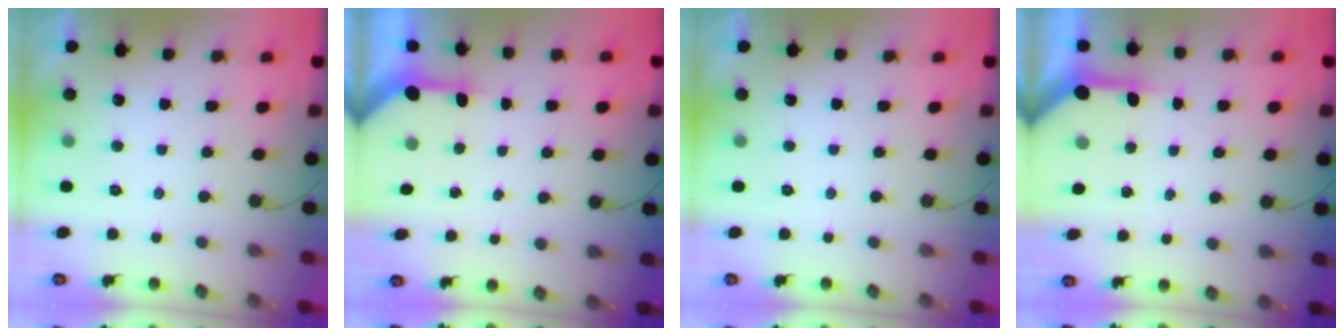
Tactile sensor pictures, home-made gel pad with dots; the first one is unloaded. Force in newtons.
{"total": 3.2, "press": 3.2, "slide": 0.3}
{"total": 0.0}
{"total": 4.0, "press": 3.9, "slide": 0.5}